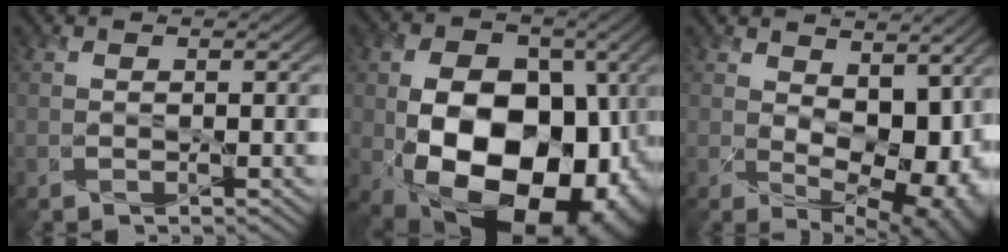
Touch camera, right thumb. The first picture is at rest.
{"total": 18.4, "force": [-3.3, 12.6, 13.0], "torque": [-0.179, -0.027, -0.041]}
{"total": 13.3, "force": [1.5, 8.4, 10.2], "torque": [-0.129, -0.025, 0.068]}